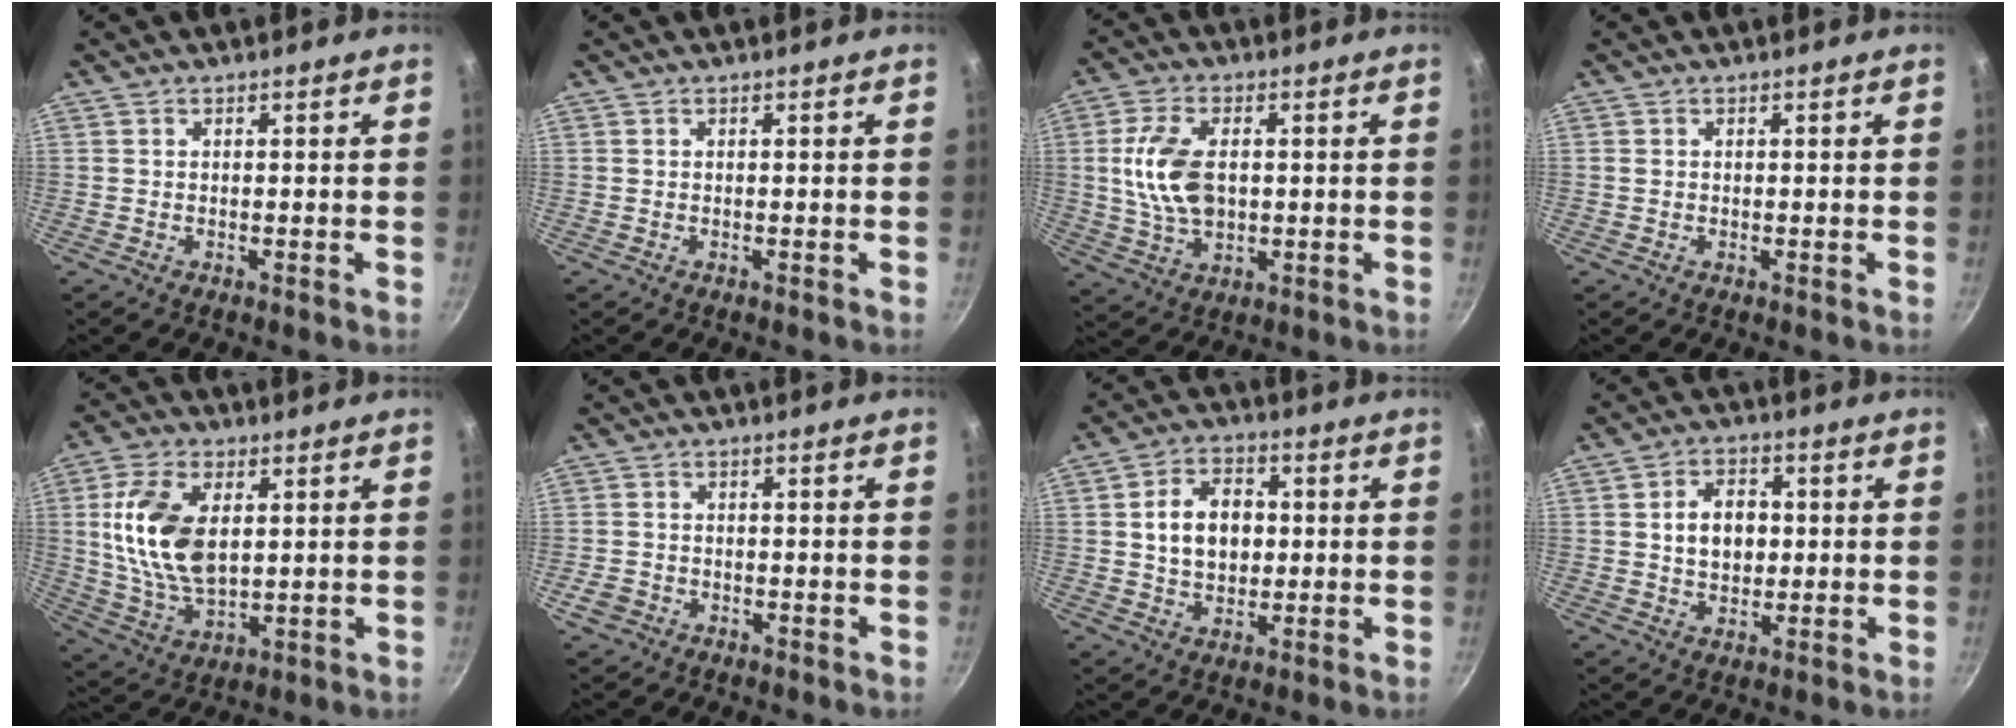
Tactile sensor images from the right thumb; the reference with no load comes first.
{"total": 0.0}
{"total": 11.5, "force": [1.0, 7.1, 9.1], "torque": [-0.165, 0.000, 0.020]}
{"total": 0.5, "force": [0.0, 0.5, 0.2], "torque": [-0.001, 0.001, 0.000]}
{"total": 15.4, "force": [2.9, 8.9, 12.2], "torque": [-0.221, -0.014, 0.061]}
{"total": 3.0, "force": [-1.5, 2.3, 1.1], "torque": [-0.020, 0.016, -0.026]}
{"total": 10.3, "force": [0.9, 7.6, 6.9], "torque": [-0.094, 0.012, 0.013]}
{"total": 8.0, "force": [0.7, 5.9, 5.3], "torque": [-0.065, 0.008, 0.009]}